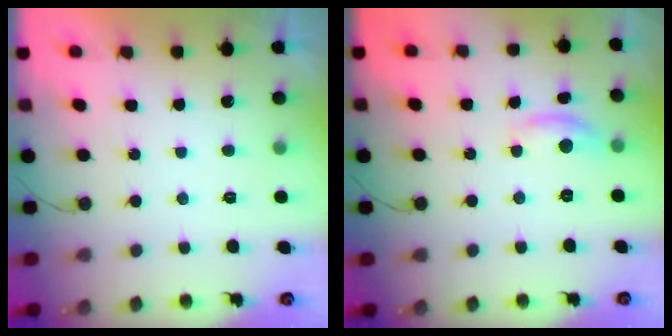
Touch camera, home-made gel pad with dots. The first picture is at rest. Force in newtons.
{"total": 6.2, "press": 6.2, "slide": 0.3}